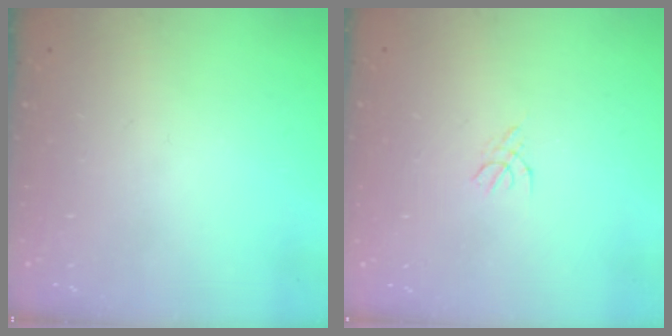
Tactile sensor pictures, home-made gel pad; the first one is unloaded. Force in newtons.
{"total": 1.8, "press": 1.7, "slide": 0.5}